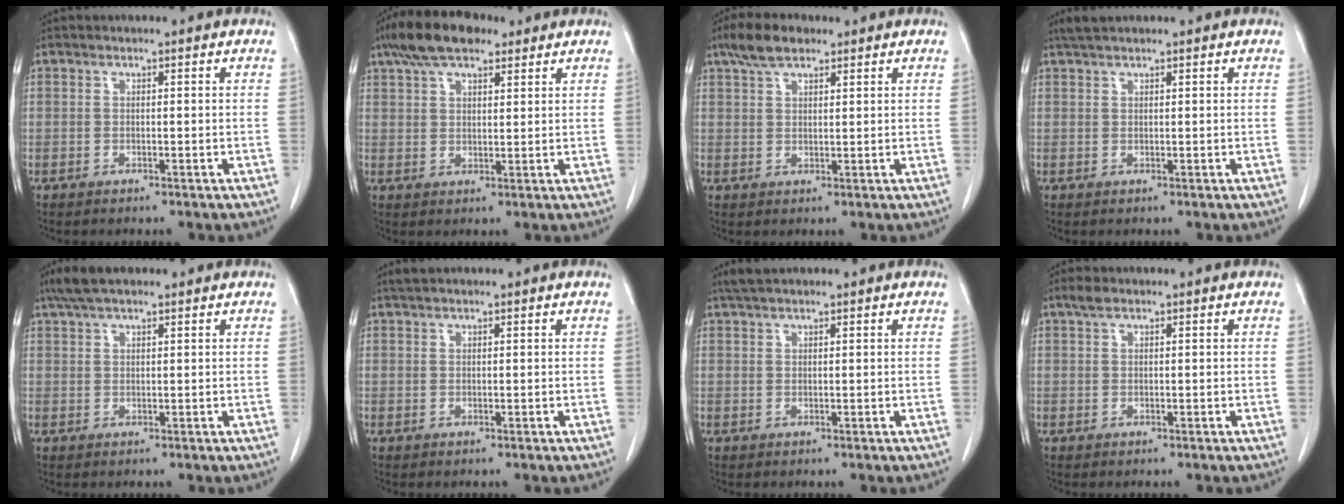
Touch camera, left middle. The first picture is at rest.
{"total": 9.3, "force": [6.7, 3.3, 5.5], "torque": [-0.107, 0.025, 0.118]}
{"total": 5.1, "force": [3.7, 2.0, 2.9], "torque": [-0.062, 0.014, 0.070]}
{"total": 2.7, "force": [2.3, 0.4, 1.3], "torque": [-0.027, 0.018, 0.045]}
{"total": 5.2, "force": [4.0, 1.3, 3.1], "torque": [-0.062, 0.023, 0.073]}
{"total": 1.6, "force": [1.4, 0.2, 0.8], "torque": [-0.019, 0.017, 0.027]}
{"total": 2.8, "force": [2.4, 0.4, 1.4], "torque": [-0.029, 0.019, 0.046]}
{"total": 1.5, "force": [1.1, 0.5, 0.9], "torque": [-0.021, 0.013, 0.021]}